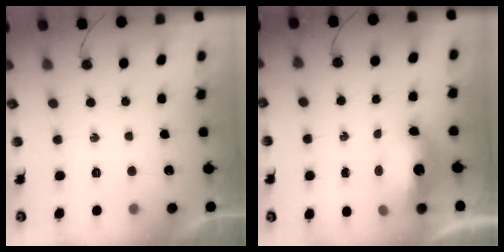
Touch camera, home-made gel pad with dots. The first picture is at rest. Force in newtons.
{"total": 6.8, "press": 6.7, "slide": 1.1}